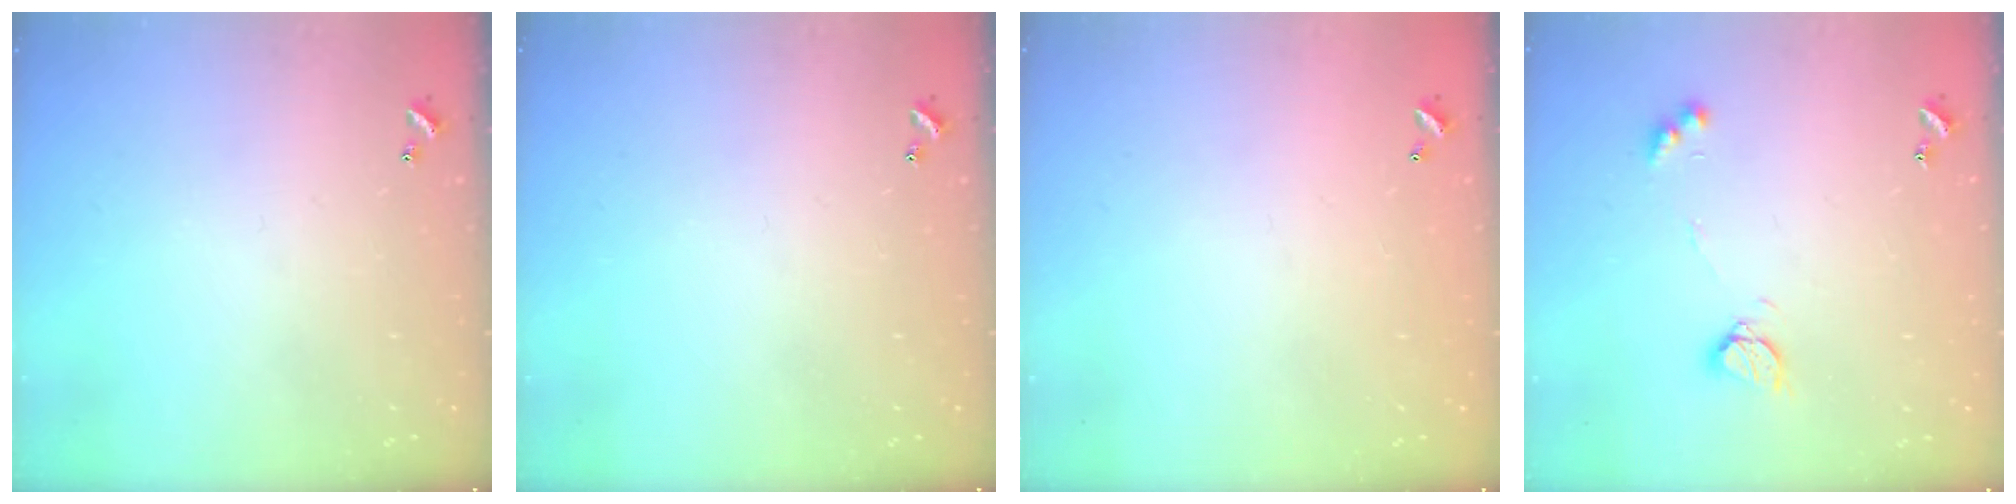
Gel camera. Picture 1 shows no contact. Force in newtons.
{"total": 0.0}
{"total": 2.9, "press": 2.9, "slide": 0.1}
{"total": 6.2, "press": 6.2, "slide": 0.6}